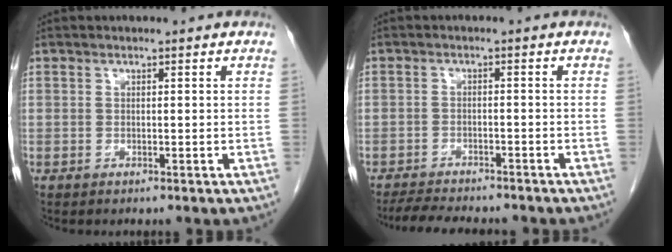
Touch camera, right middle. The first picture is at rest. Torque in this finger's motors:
{"motor_torque": [0.32, -0.20, -0.03, -0.01]}